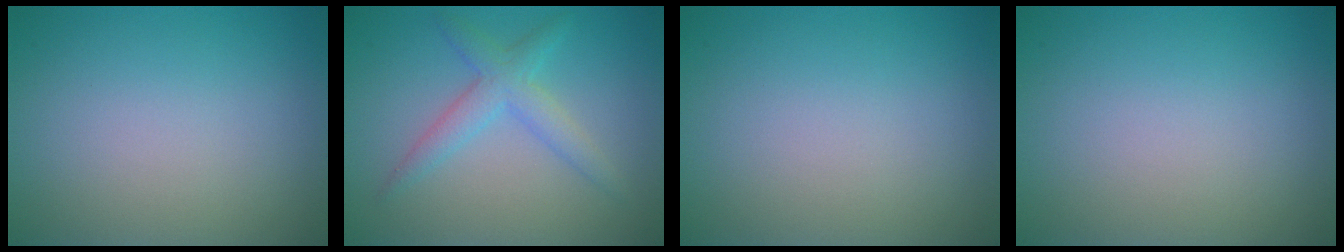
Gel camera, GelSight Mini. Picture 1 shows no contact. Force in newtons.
{"total": 3.0, "press": 3.0, "slide": 0.1}
{"total": 0.0}
{"total": 0.0}